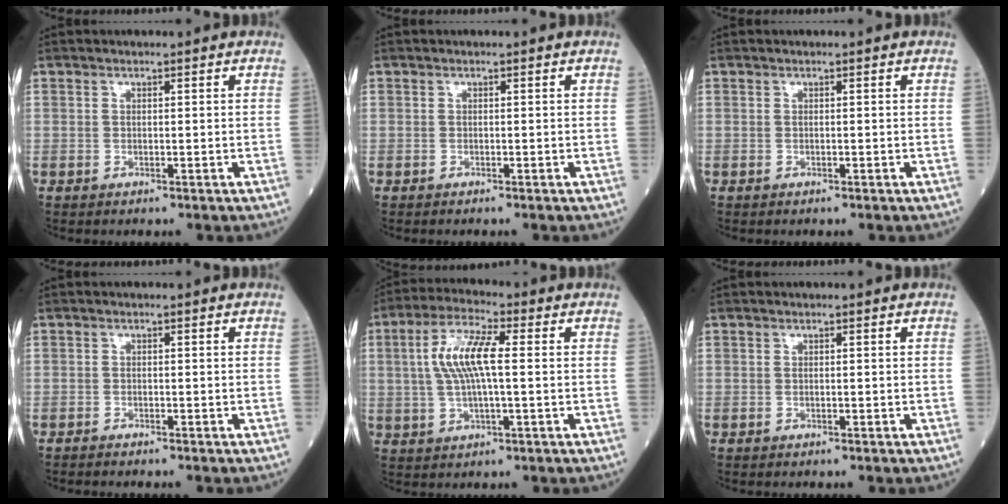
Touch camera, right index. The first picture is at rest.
{"total": 0.0}
{"total": 0.0}
{"total": 0.7, "force": [-0.7, -0.2, 0.1], "torque": [-0.003, 0.000, -0.015]}
{"total": 8.8, "force": [1.1, 1.9, 8.5], "torque": [-0.178, 0.012, 0.020]}
{"total": 0.0}